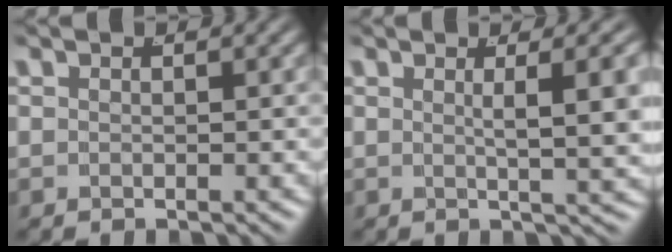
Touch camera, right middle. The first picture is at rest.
{"total": 4.5, "force": [1.3, -0.2, 4.4], "torque": [-0.048, 0.003, 0.020]}